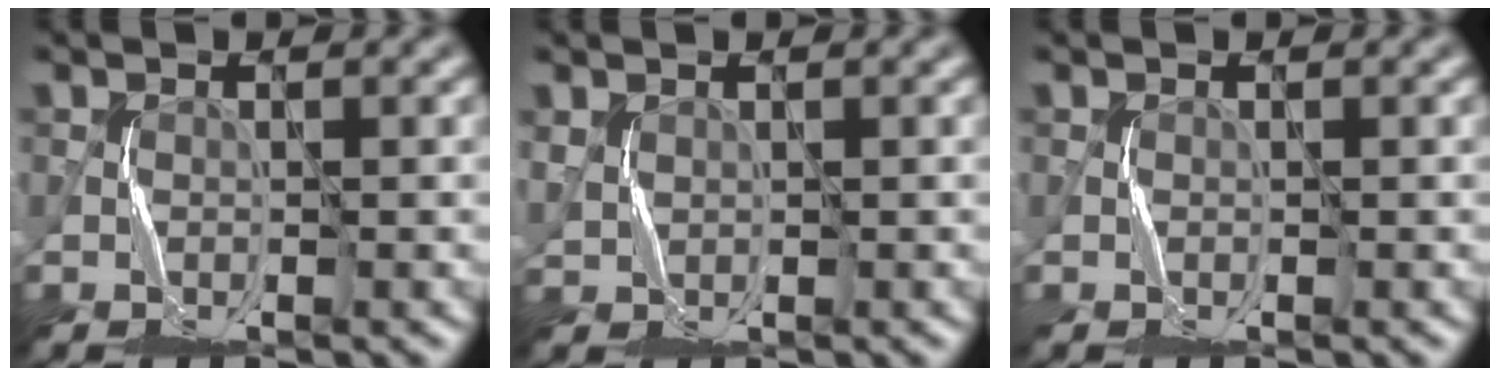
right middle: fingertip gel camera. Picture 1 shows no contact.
{"total": 0.8, "force": [0.7, 0.4, 0.0], "torque": [-0.007, 0.000, 0.020]}
{"total": 0.0}